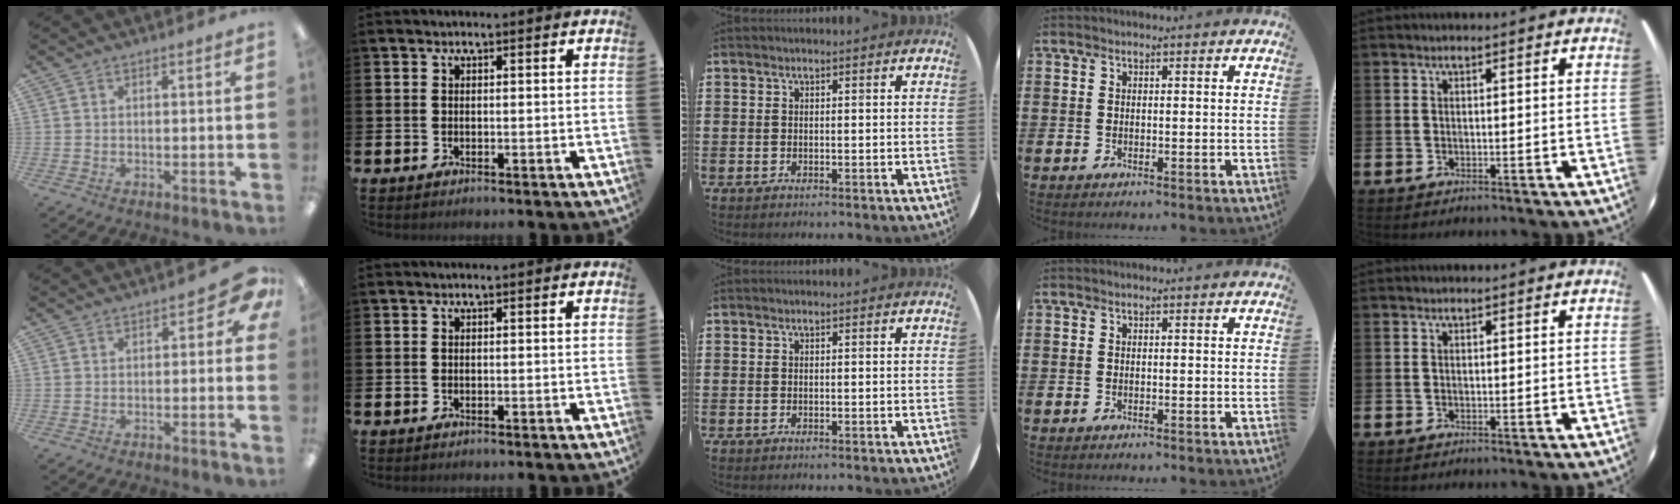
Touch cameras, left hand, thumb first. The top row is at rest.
{"thumb": {"total": 4.0, "force": [0.0, 2.7, 2.9], "torque": [-0.030, -0.001, -0.003]}}